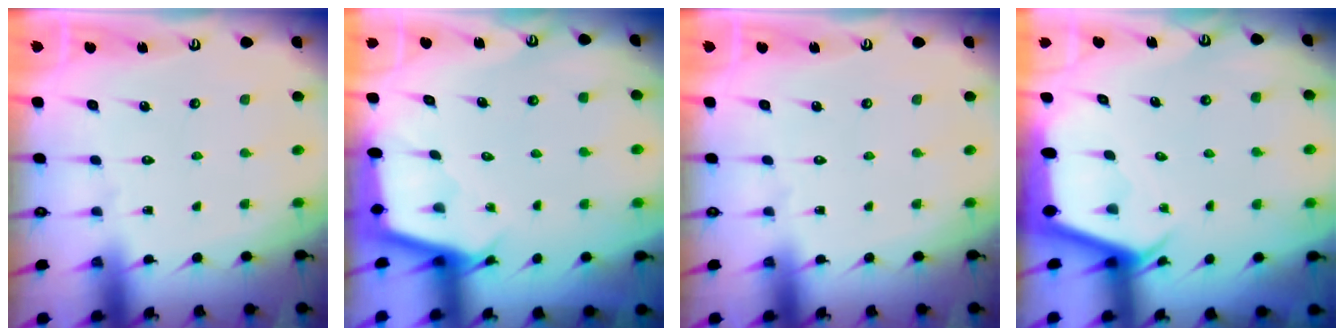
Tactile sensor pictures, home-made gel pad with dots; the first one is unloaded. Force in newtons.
{"total": 2.2, "press": 2.2, "slide": 0.2}
{"total": 0.0}
{"total": 2.8, "press": 2.8, "slide": 0.2}